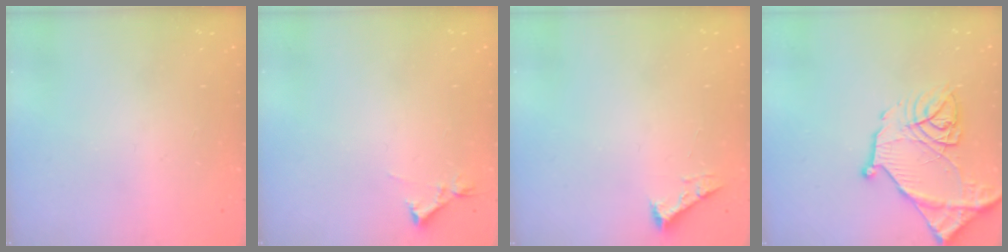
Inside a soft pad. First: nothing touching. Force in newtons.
{"total": 3.4, "press": 3.3, "slide": 0.7}
{"total": 2.5, "press": 2.5, "slide": 0.3}
{"total": 17.5, "press": 17.4, "slide": 1.9}